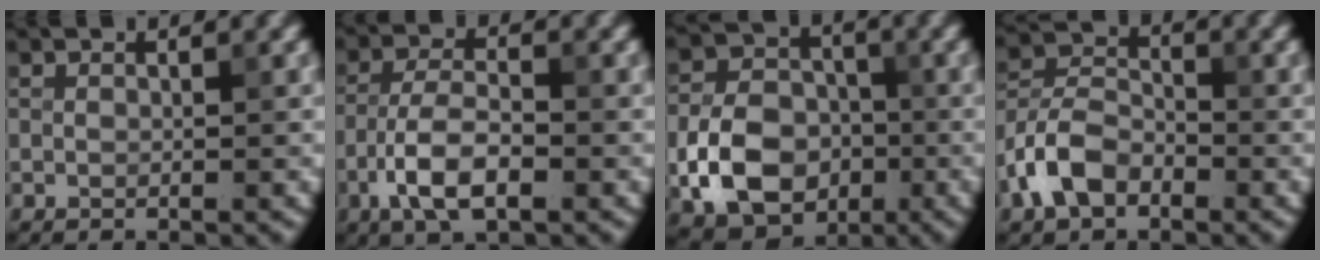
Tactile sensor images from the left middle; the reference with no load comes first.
{"total": 5.0, "force": [-2.3, 2.0, 4.0], "torque": [-0.078, 0.003, -0.048]}
{"total": 7.9, "force": [-2.4, 5.8, 4.7], "torque": [-0.087, -0.001, -0.050]}
{"total": 5.1, "force": [-2.6, 3.1, 3.0], "torque": [-0.061, 0.007, -0.059]}